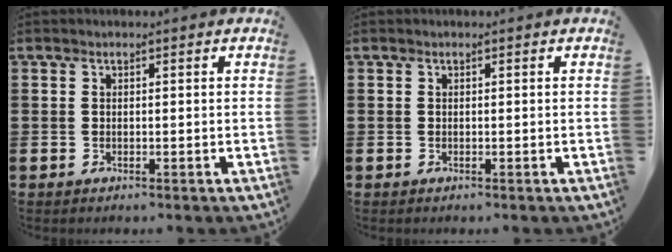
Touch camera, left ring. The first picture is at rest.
{"total": 0.0}